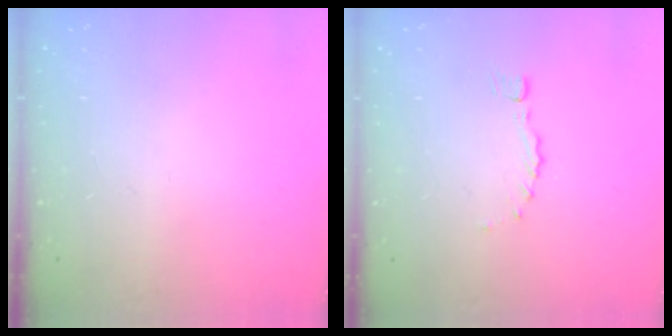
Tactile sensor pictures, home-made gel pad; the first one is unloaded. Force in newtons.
{"total": 0.0}